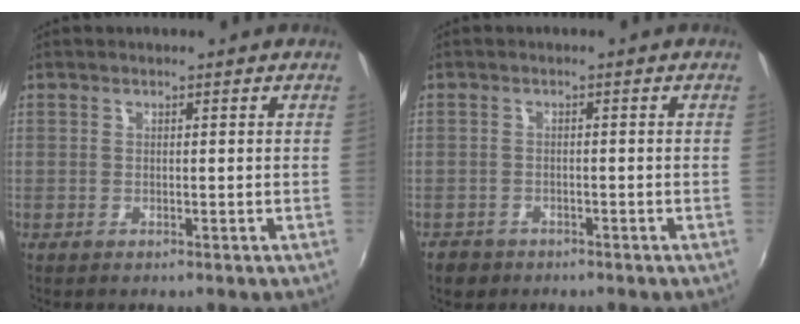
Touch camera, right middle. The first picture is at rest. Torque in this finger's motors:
{"motor_torque": [0.21, -0.19, 0.02, 0.00]}